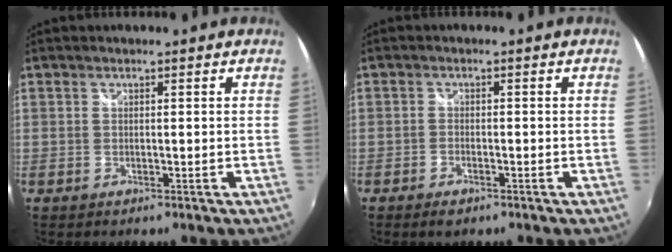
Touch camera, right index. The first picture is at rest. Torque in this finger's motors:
{"motor_torque": [0.29, -0.14, 0.09, 0.01]}